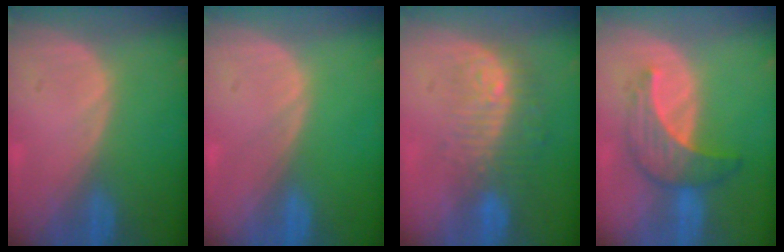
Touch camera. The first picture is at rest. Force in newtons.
{"total": 0.0}
{"total": 9.7, "press": 8.3, "slide": 5.1}
{"total": 6.9, "press": 6.6, "slide": 2.0}